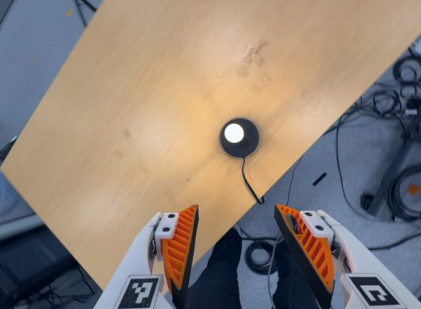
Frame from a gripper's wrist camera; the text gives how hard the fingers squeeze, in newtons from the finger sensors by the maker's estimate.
{"total": 0.0}